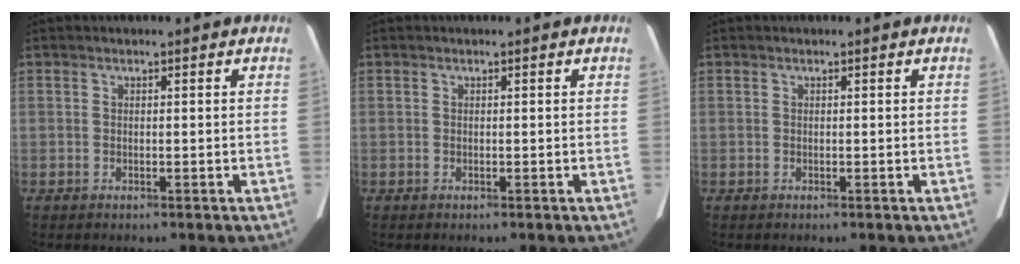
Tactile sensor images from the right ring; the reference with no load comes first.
{"total": 0.0}
{"total": 0.0}